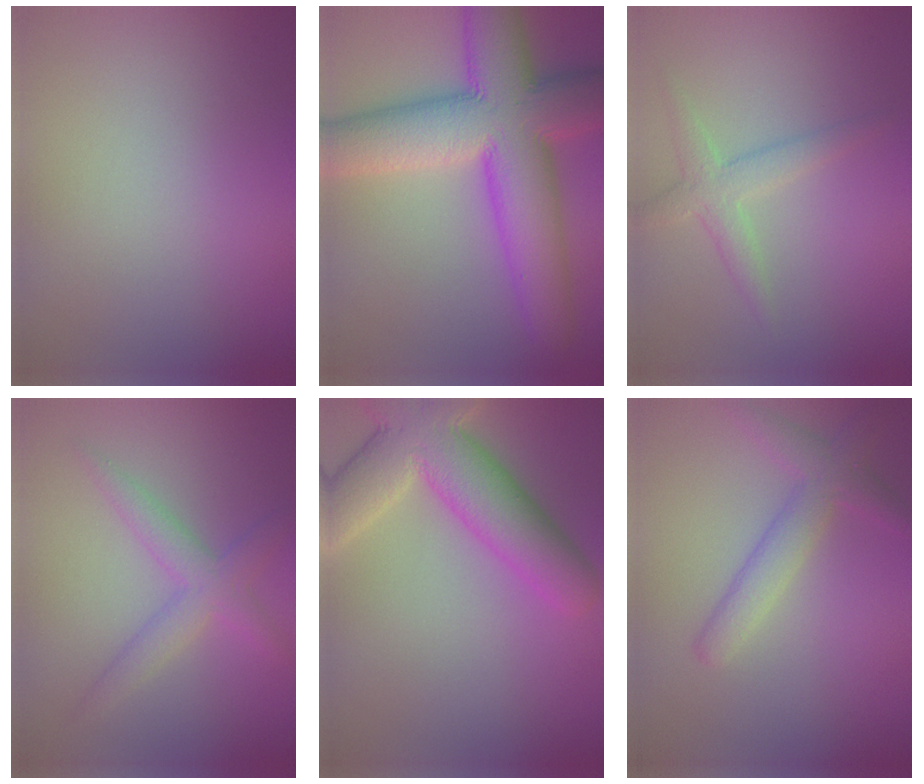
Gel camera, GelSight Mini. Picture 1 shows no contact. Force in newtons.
{"total": 12.9, "press": 12.9, "slide": 0.3}
{"total": 2.5, "press": 2.5, "slide": 0.1}
{"total": 3.0, "press": 3.0, "slide": 0.1}
{"total": 8.4, "press": 8.4, "slide": 0.6}
{"total": 3.2, "press": 3.2, "slide": 0.0}